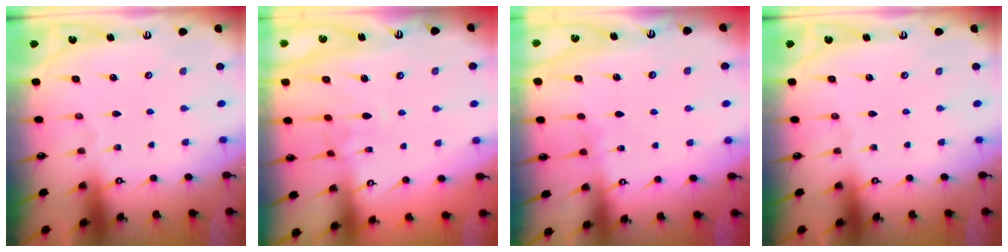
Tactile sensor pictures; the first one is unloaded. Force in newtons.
{"total": 1.9, "press": 1.8, "slide": 0.7}
{"total": 3.6, "press": 3.6, "slide": 0.4}
{"total": 0.0}